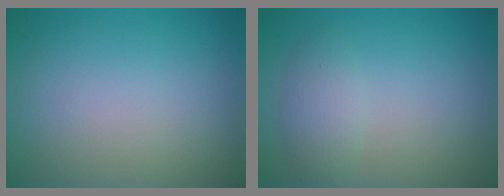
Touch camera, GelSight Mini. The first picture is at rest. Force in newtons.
{"total": 2.0, "press": 2.0, "slide": 0.1}